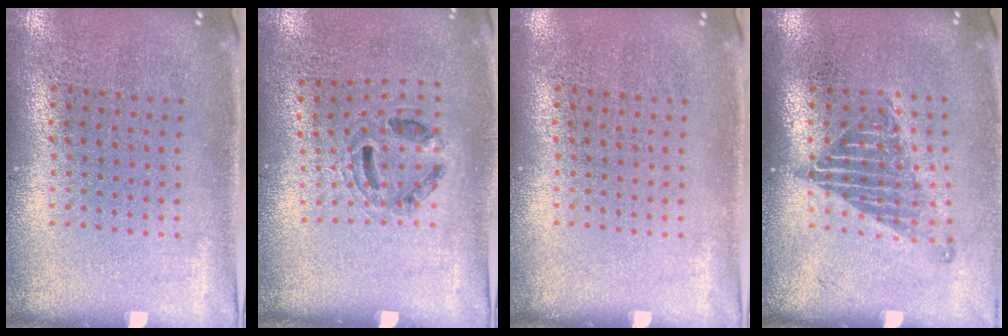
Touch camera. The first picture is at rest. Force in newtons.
{"total": 1.0, "press": 0.8, "slide": 0.6}
{"total": 0.0}
{"total": 1.3, "press": 1.0, "slide": 0.8}